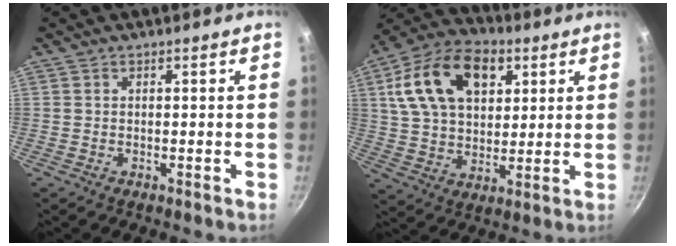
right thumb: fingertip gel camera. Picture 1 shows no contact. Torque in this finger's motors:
{"motor_torque": [1.21, 2.69, 0.91, -0.55, 0.20]}